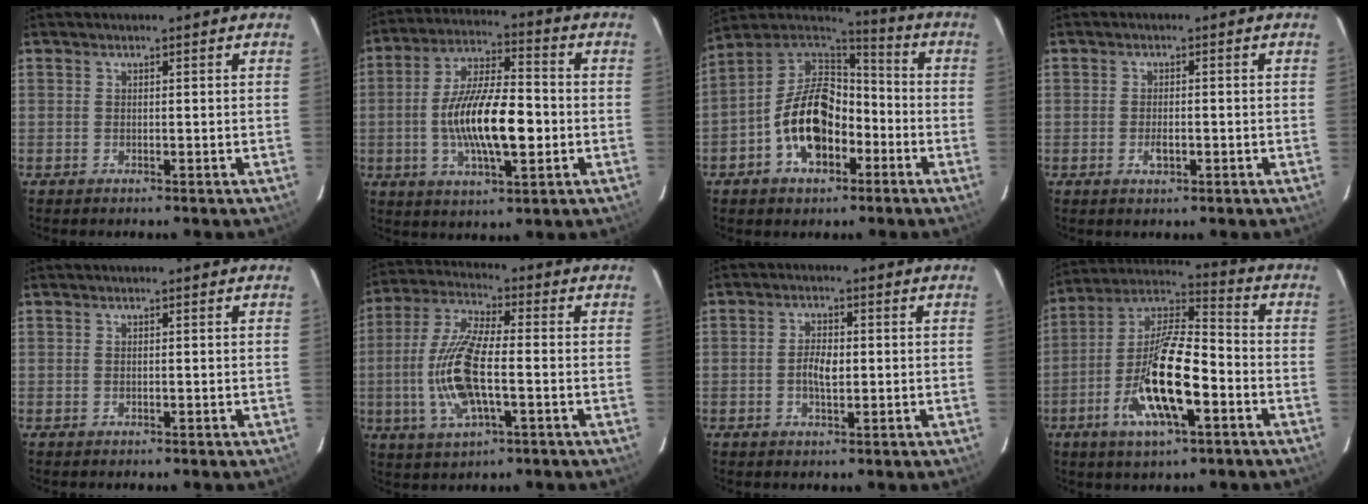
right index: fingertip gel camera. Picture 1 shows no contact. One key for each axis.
{"total": 15.1, "fx": -2.5, "fy": 4.8, "fz": 14.1, "tx": -0.265, "ty": 0.001, "tz": -0.045}
{"total": 15.0, "fx": -5.1, "fy": 9.3, "fz": 10.6, "tx": -0.204, "ty": 0.023, "tz": -0.085}
{"total": 2.5, "fx": -0.9, "fy": 1.2, "fz": 1.9, "tx": -0.036, "ty": -0.001, "tz": -0.014}
{"total": 0.0}
{"total": 12.8, "fx": -2.7, "fy": 4.3, "fz": 11.7, "tx": -0.248, "ty": -0.001, "tz": -0.055}
{"total": 3.9, "fx": -0.4, "fy": 1.8, "fz": 3.4, "tx": -0.063, "ty": 0.003, "tz": -0.006}
{"total": 17.6, "fx": -6.3, "fy": 5.3, "fz": 15.6, "tx": -0.310, "ty": -0.008, "tz": -0.123}